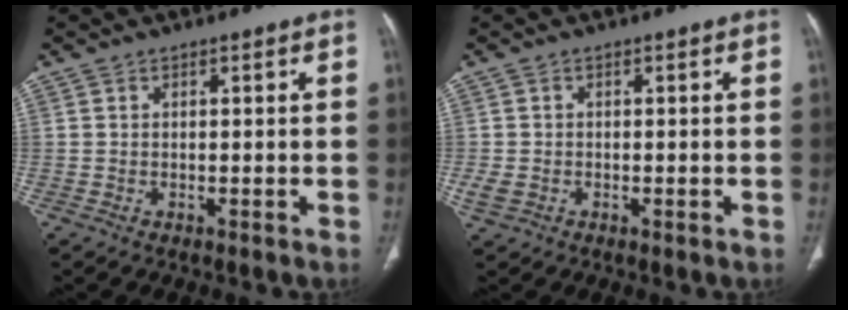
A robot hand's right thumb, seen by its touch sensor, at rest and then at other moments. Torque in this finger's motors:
{"motor_torque": [1.87, 0.70, 0.36, -0.80, 0.13]}